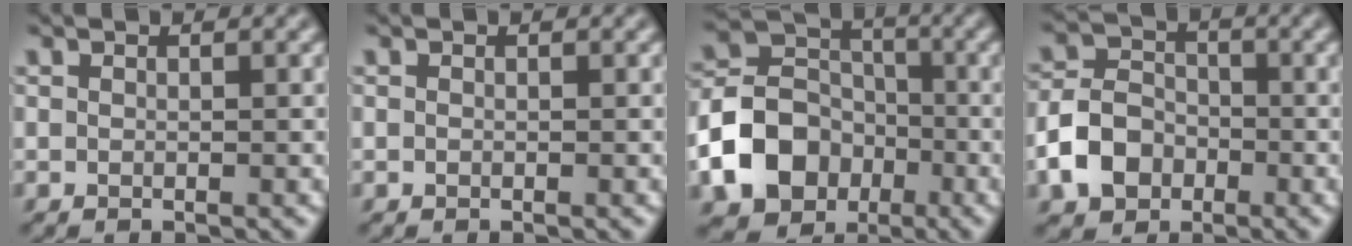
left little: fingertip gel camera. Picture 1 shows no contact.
{"total": 0.0}
{"total": 8.8, "force": [-3.4, 6.8, 4.5], "torque": [-0.082, 0.005, -0.076]}
{"total": 5.1, "force": [-2.2, 3.9, 2.5], "torque": [-0.056, 0.005, -0.051]}